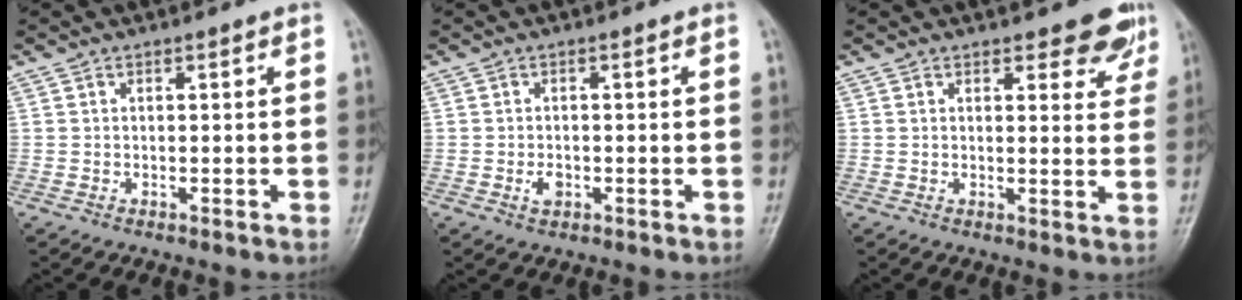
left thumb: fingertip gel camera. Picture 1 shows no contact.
{"total": 2.0, "force": [-0.6, 1.3, 1.4], "torque": [-0.021, 0.001, -0.010]}
{"total": 5.4, "force": [3.9, 2.4, 2.9], "torque": [-0.003, -0.022, 0.041]}